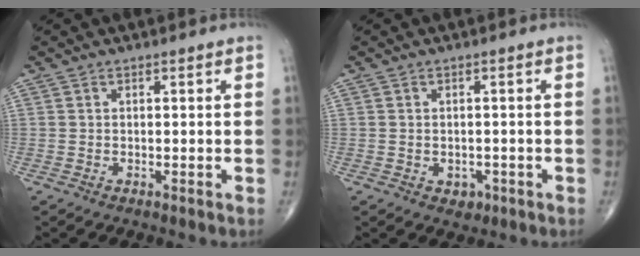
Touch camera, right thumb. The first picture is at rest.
{"total": 2.3, "force": [-0.8, 1.9, 1.1], "torque": [-0.003, 0.004, -0.006]}